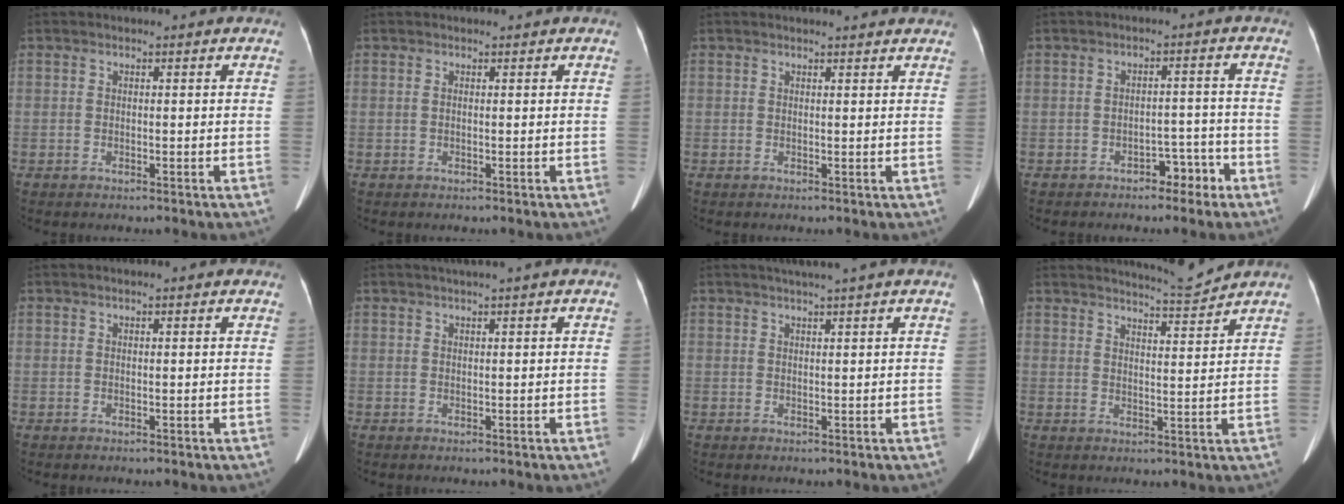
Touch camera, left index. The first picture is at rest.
{"total": 0.0}
{"total": 3.5, "force": [3.4, 0.1, 0.9], "torque": [-0.012, 0.009, 0.033]}
{"total": 3.6, "force": [-2.8, 1.8, 1.5], "torque": [-0.014, 0.012, -0.037]}
{"total": 2.1, "force": [1.7, 0.3, 1.1], "torque": [-0.011, 0.022, 0.020]}
{"total": 2.1, "force": [1.5, -0.6, 1.3], "torque": [-0.015, 0.012, 0.030]}
{"total": 3.6, "force": [2.8, -1.0, 2.0], "torque": [-0.023, 0.011, 0.044]}
{"total": 5.5, "force": [5.3, -1.4, 0.3], "torque": [-0.016, -0.019, 0.085]}